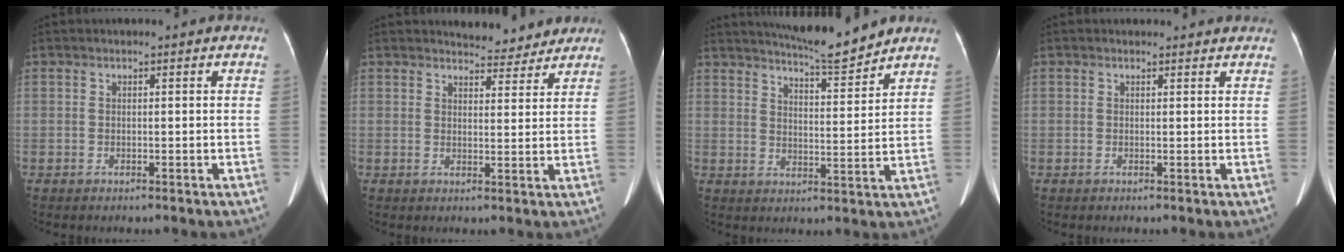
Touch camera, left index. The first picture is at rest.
{"total": 5.5, "force": [5.2, 1.6, 0.5], "torque": [-0.003, -0.001, 0.059]}
{"total": 9.5, "force": [8.8, 0.0, 3.5], "torque": [-0.059, -0.008, 0.133]}
{"total": 2.1, "force": [1.9, 0.9, 0.0], "torque": [-0.003, 0.008, 0.013]}